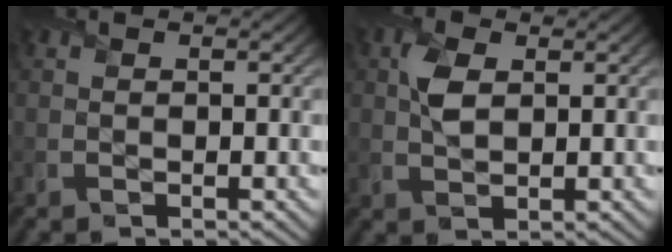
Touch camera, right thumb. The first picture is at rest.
{"total": 3.5, "force": [1.0, 2.0, 2.7], "torque": [-0.067, 0.005, 0.018]}